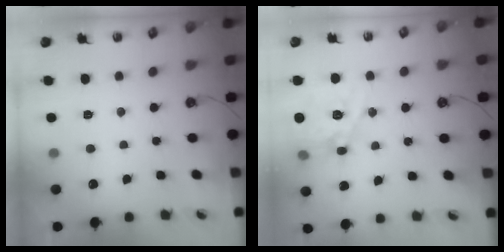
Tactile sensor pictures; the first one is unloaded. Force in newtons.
{"total": 15.8, "press": 15.7, "slide": 1.6}